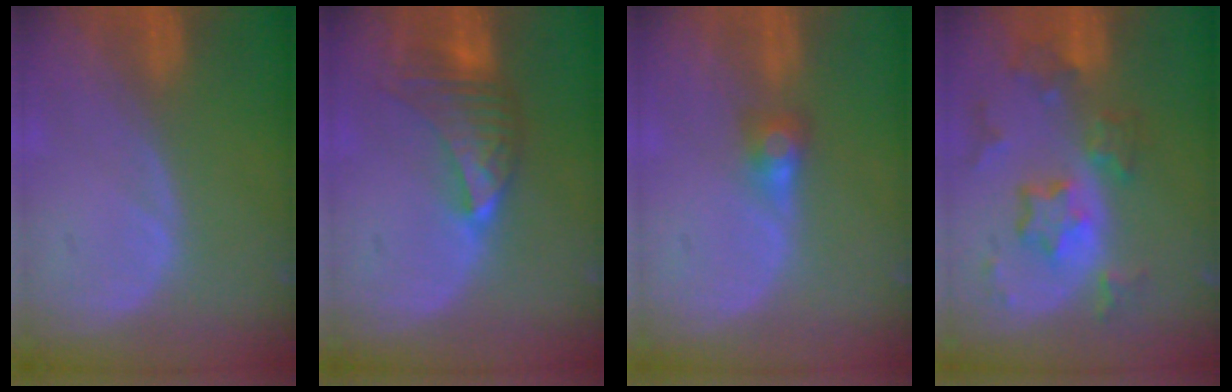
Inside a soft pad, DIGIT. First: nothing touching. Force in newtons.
{"total": 7.0, "press": 6.7, "slide": 1.9}
{"total": 2.7, "press": 2.5, "slide": 0.9}
{"total": 8.2, "press": 7.2, "slide": 3.9}